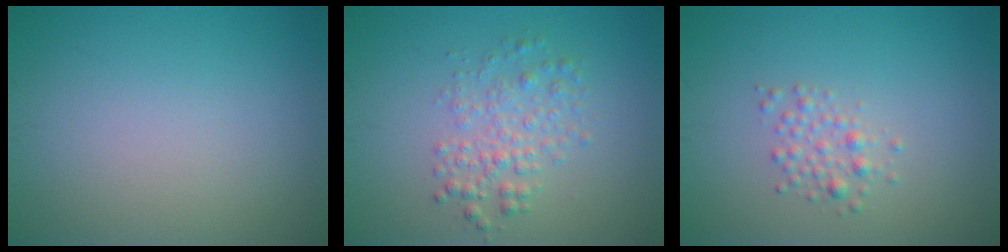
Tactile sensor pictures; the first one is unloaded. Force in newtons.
{"total": 2.7, "press": 2.7, "slide": 0.0}
{"total": 1.7, "press": 1.7, "slide": 0.0}